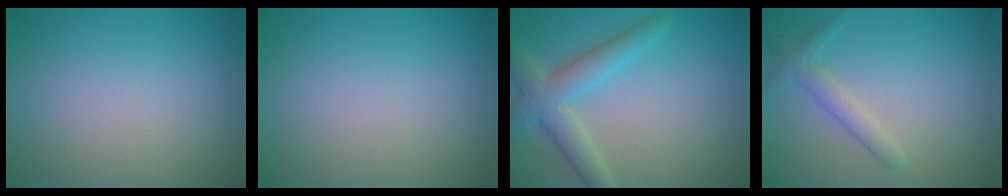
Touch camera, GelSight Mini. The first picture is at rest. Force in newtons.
{"total": 0.0}
{"total": 4.2, "press": 4.2, "slide": 0.5}
{"total": 2.0, "press": 2.0, "slide": 0.1}